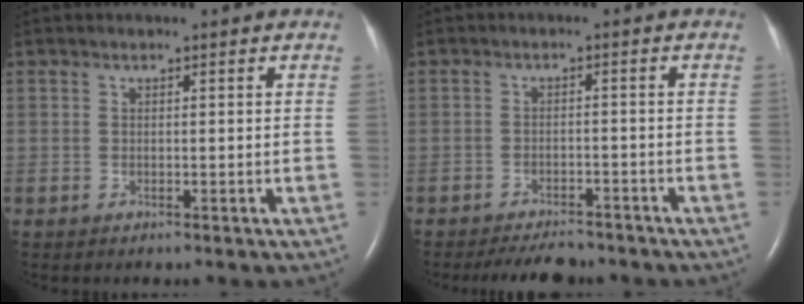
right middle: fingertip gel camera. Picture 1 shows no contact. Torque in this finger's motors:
{"motor_torque": [0.26, -0.23, 0.03, 0.02]}